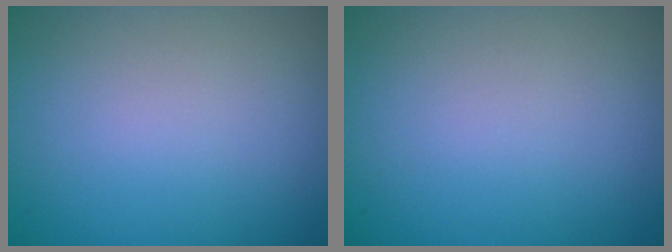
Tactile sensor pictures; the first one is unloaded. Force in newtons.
{"total": 0.0}